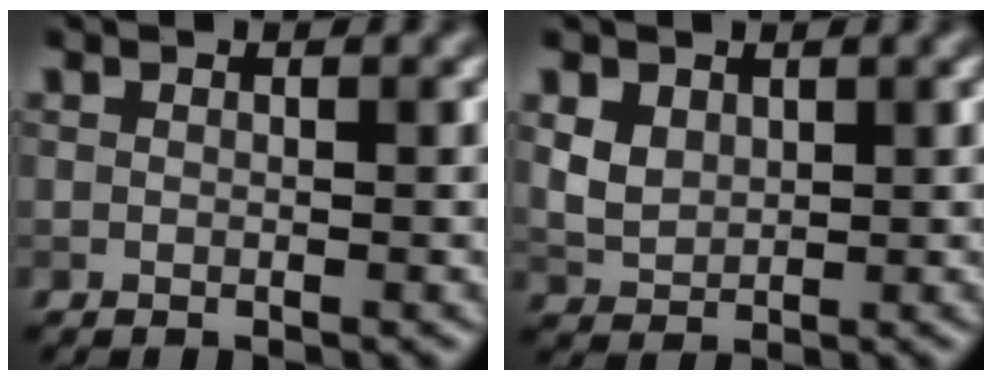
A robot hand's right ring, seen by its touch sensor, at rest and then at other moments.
{"total": 2.6, "force": [1.1, 2.0, 1.4], "torque": [-0.036, -0.003, 0.023]}